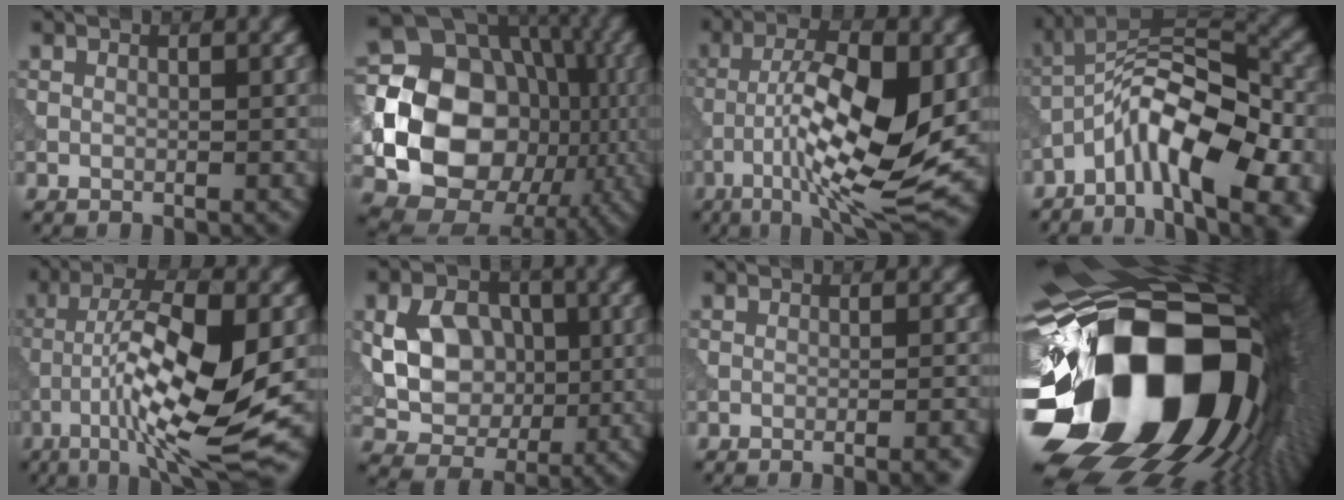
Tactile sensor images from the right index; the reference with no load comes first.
{"total": 19.9, "force": [-2.0, 17.2, 9.9], "torque": [-0.178, -0.013, -0.069]}
{"total": 12.7, "force": [-3.2, 3.6, 11.8], "torque": [-0.201, 0.002, -0.056]}
{"total": 13.7, "force": [-6.4, 4.9, 11.1], "torque": [-0.173, 0.008, -0.106]}
{"total": 11.7, "force": [-3.5, 2.5, 10.8], "torque": [-0.189, 0.001, -0.062]}
{"total": 7.4, "force": [0.2, 5.9, 4.4], "torque": [-0.073, -0.002, 0.010]}
{"total": 2.4, "force": [-1.1, 0.4, 2.1], "torque": [-0.014, -0.002, -0.014]}
{"total": 21.7, "force": [-4.6, 14.2, 15.8], "torque": [-0.307, -0.066, -0.062]}